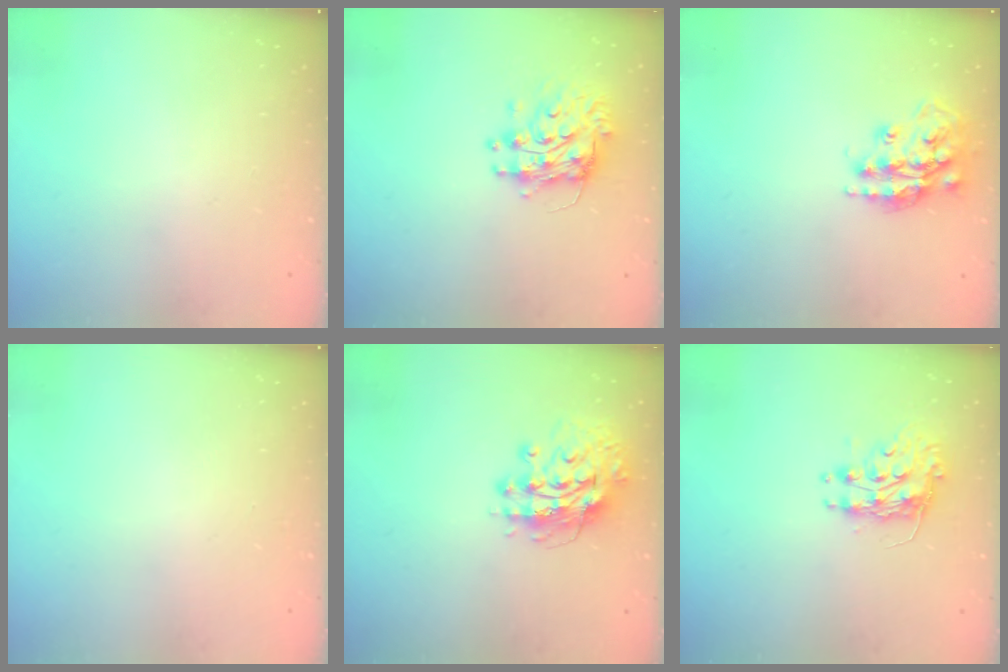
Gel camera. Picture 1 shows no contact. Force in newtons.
{"total": 10.1, "press": 10.1, "slide": 1.0}
{"total": 15.7, "press": 15.7, "slide": 1.2}
{"total": 0.0}
{"total": 13.5, "press": 13.4, "slide": 1.5}
{"total": 9.1, "press": 9.0, "slide": 1.0}